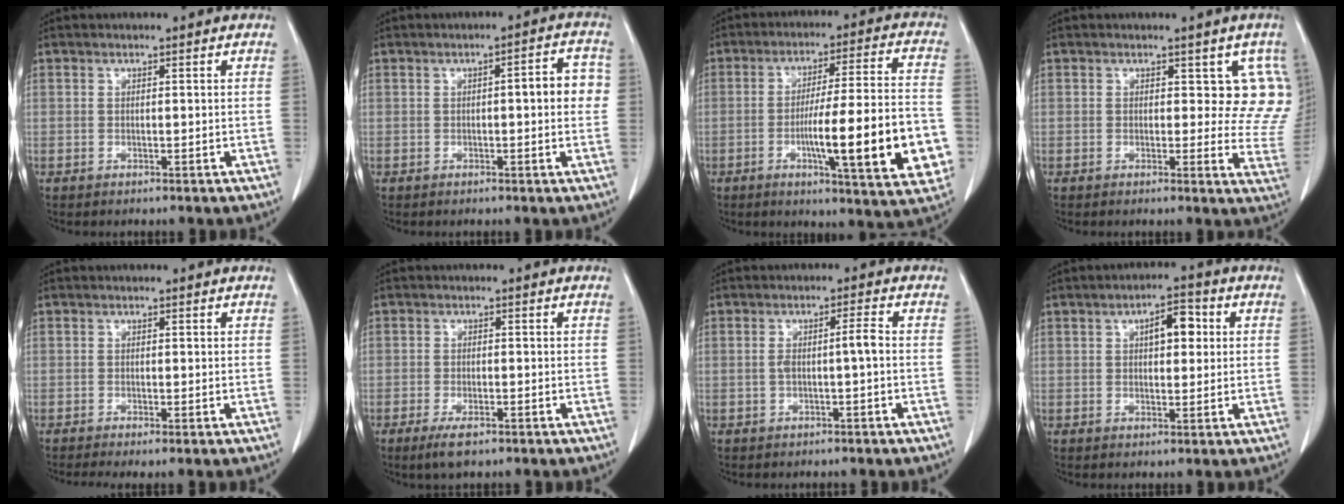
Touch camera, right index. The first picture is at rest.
{"total": 5.2, "force": [0.1, 1.3, 5.0], "torque": [-0.061, 0.018, -0.003]}
{"total": 18.6, "force": [-4.8, 1.9, 17.9], "torque": [-0.224, 0.005, -0.061]}
{"total": 7.2, "force": [3.4, 4.2, 4.8], "torque": [-0.024, -0.013, 0.022]}
{"total": 1.9, "force": [-1.2, 0.3, 1.5], "torque": [-0.029, -0.006, -0.023]}
{"total": 3.4, "force": [-2.2, 1.1, 2.4], "torque": [-0.050, -0.004, -0.036]}
{"total": 3.1, "force": [-0.4, 0.0, 3.1], "torque": [-0.060, 0.010, -0.003]}
{"total": 5.2, "force": [1.4, 2.2, 4.5], "torque": [-0.068, 0.013, 0.020]}